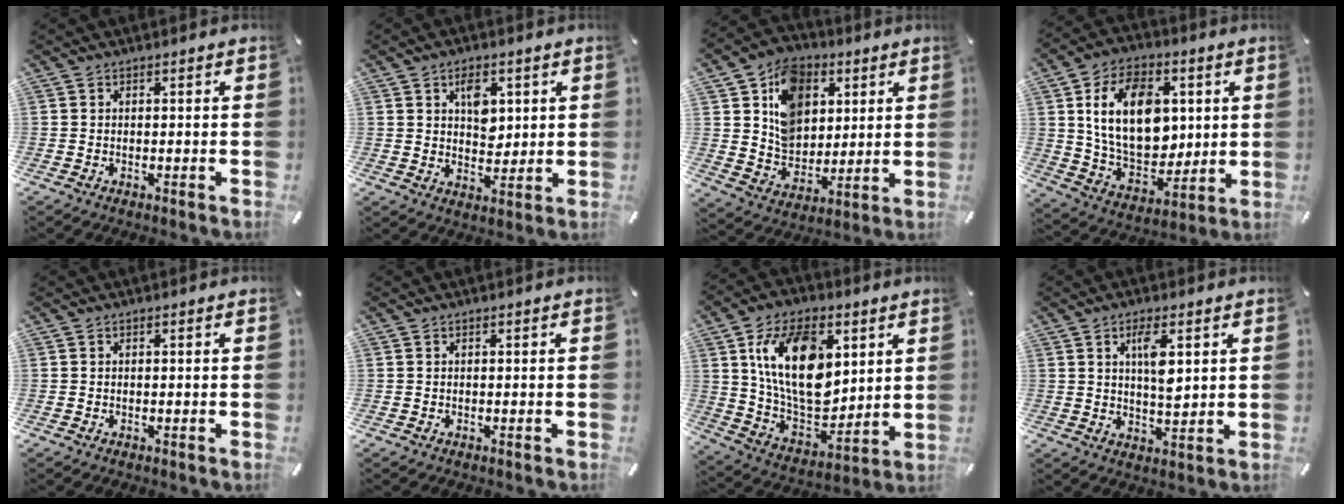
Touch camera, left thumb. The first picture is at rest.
{"total": 6.3, "force": [2.4, 4.7, 3.5], "torque": [-0.033, -0.008, 0.034]}
{"total": 13.8, "force": [4.9, 11.2, 6.2], "torque": [-0.110, -0.010, 0.099]}
{"total": 18.3, "force": [4.1, 12.8, 12.4], "torque": [-0.230, -0.010, 0.075]}
{"total": 0.0}
{"total": 0.0}
{"total": 20.4, "force": [6.6, 12.9, 14.5], "torque": [-0.279, -0.022, 0.113]}
{"total": 6.7, "force": [2.7, 2.3, 5.7], "torque": [-0.104, -0.012, 0.039]}